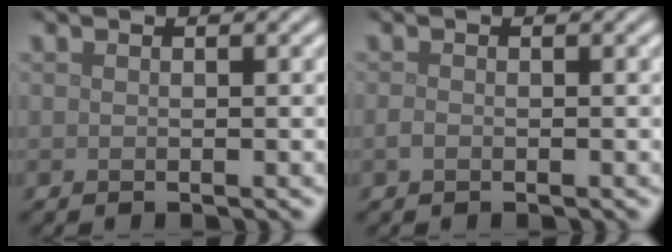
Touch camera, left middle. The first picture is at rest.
{"total": 0.6, "force": [-0.3, 0.4, 0.4], "torque": [-0.009, -0.002, -0.007]}